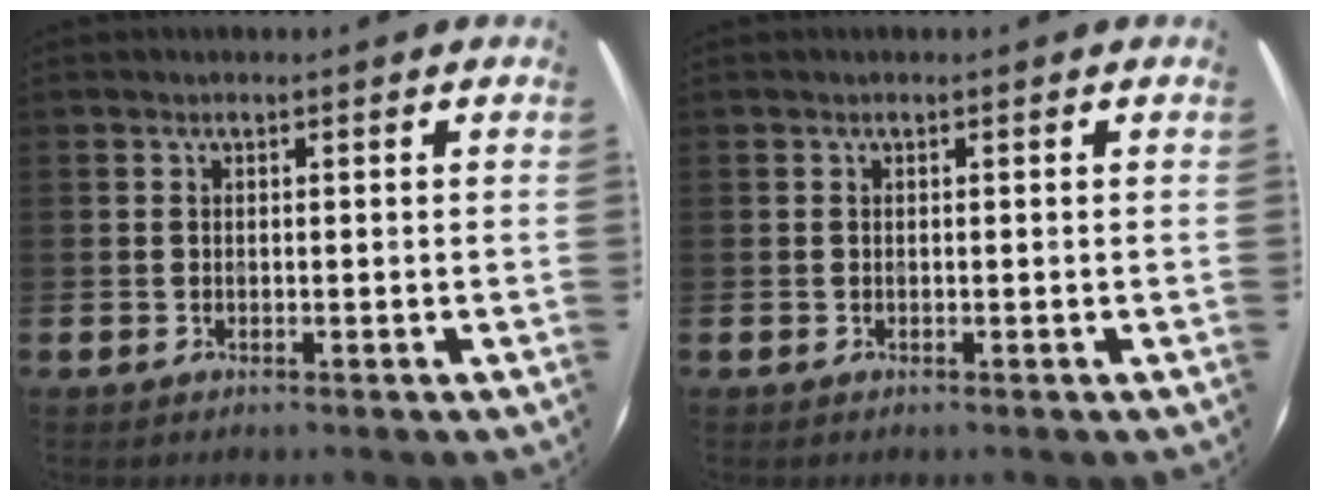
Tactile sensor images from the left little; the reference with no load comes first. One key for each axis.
{"total": 0.0}